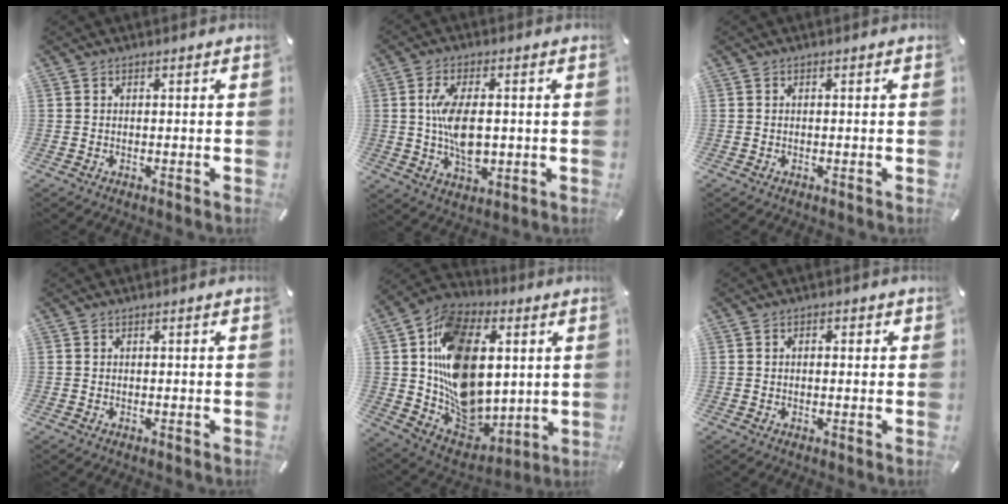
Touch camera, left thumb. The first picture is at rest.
{"total": 10.2, "force": [0.3, 5.5, 8.6], "torque": [-0.180, 0.000, 0.004]}
{"total": 0.0}
{"total": 0.0}
{"total": 21.5, "force": [3.7, 16.4, 13.4], "torque": [-0.239, -0.019, 0.075]}
{"total": 1.6, "force": [-0.2, 1.2, 1.1], "torque": [-0.012, 0.002, -0.006]}